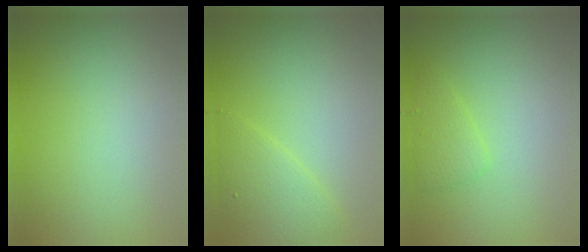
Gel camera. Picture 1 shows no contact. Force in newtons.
{"total": 2.6, "press": 2.6, "slide": 0.1}
{"total": 1.6, "press": 1.6, "slide": 0.1}